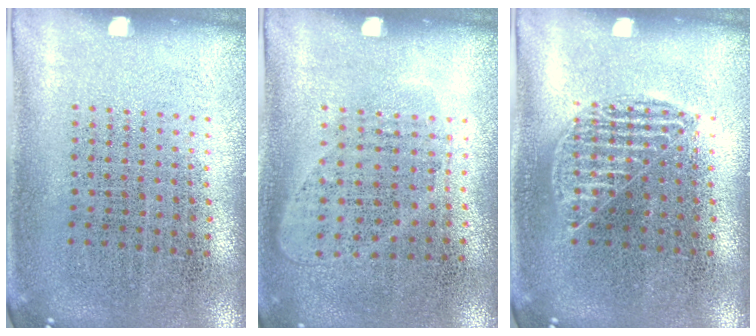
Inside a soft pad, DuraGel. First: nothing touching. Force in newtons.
{"total": 1.0, "press": 0.8, "slide": 0.5}
{"total": 1.2, "press": 1.2, "slide": 0.2}